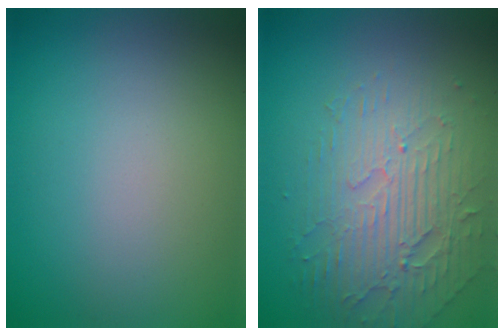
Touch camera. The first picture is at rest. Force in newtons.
{"total": 4.4, "press": 3.9, "slide": 2.2}